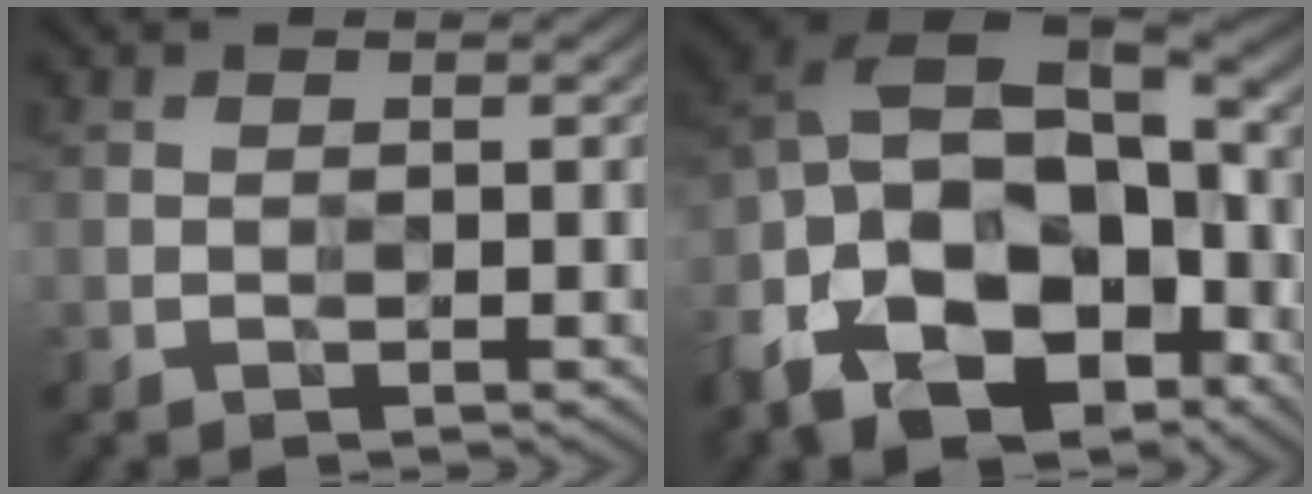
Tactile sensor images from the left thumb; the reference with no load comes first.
{"total": 19.7, "force": [-8.7, 12.3, 12.6], "torque": [-0.280, -0.036, -0.129]}